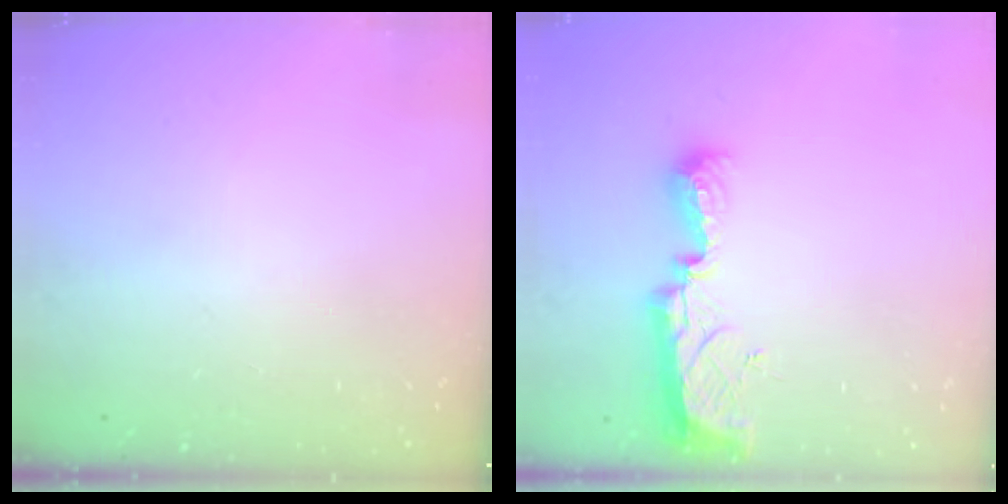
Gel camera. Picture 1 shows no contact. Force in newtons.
{"total": 9.4, "press": 9.4, "slide": 0.4}